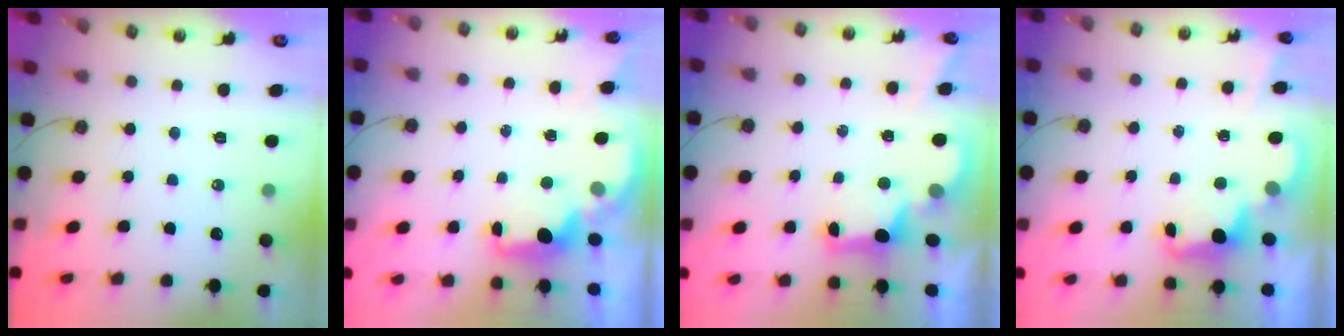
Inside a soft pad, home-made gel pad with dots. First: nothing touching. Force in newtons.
{"total": 2.3, "press": 2.2, "slide": 0.7}
{"total": 2.9, "press": 2.8, "slide": 0.9}
{"total": 2.6, "press": 2.5, "slide": 0.6}